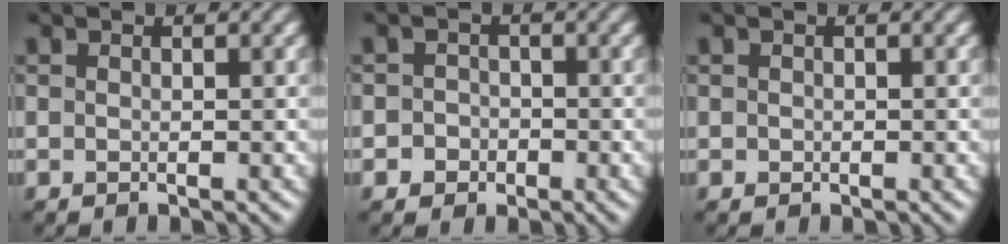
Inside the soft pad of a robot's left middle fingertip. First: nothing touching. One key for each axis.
{"total": 1.9, "fx": -1.2, "fy": 1.5, "fz": 0.0, "tx": 0.020, "ty": 0.006, "tz": -0.026}
{"total": 0.0}